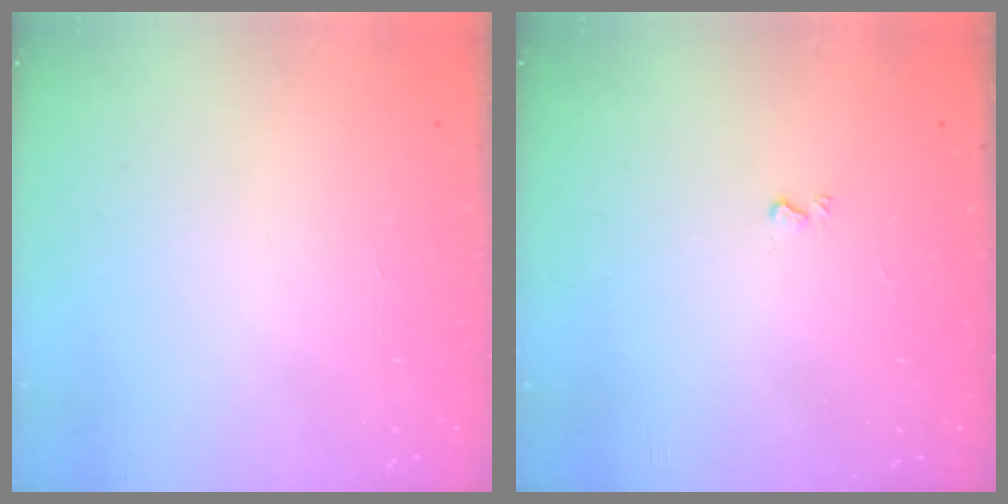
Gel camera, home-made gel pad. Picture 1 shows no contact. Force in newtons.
{"total": 0.7, "press": 0.7, "slide": 0.2}